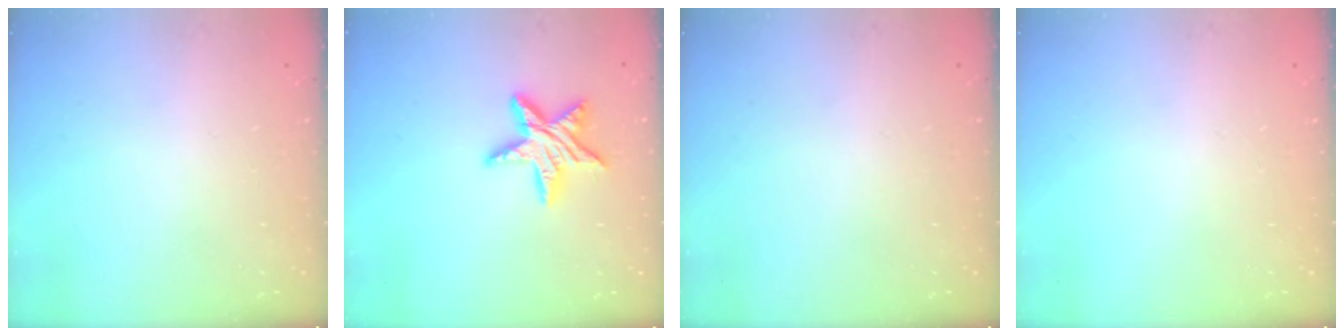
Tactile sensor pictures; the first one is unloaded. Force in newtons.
{"total": 12.2, "press": 12.2, "slide": 0.6}
{"total": 0.0}
{"total": 0.0}